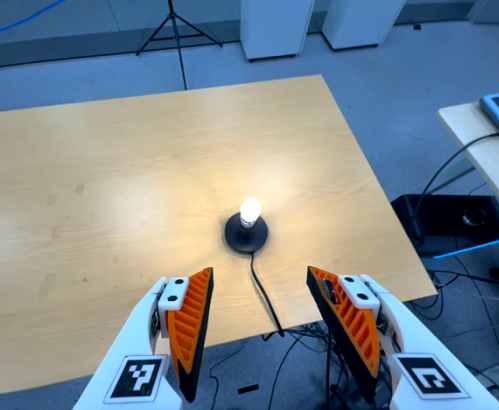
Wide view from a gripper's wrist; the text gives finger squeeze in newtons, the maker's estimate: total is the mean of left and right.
{"total": 0.0}